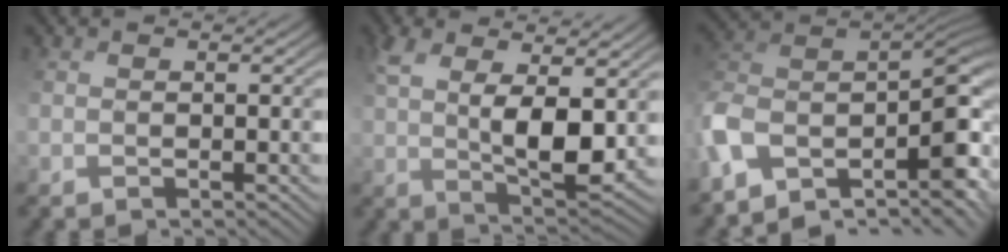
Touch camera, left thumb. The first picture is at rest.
{"total": 6.9, "force": [3.1, 2.0, 5.9], "torque": [-0.125, 0.001, 0.069]}
{"total": 10.3, "force": [-2.9, 4.8, 8.7], "torque": [-0.191, 0.008, -0.034]}